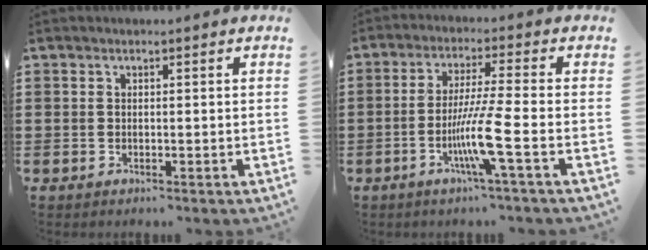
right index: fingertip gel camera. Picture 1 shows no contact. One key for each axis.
{"total": 8.1, "fx": -3.0, "fy": -0.6, "fz": 7.6, "tx": -0.153, "ty": -0.021, "tz": -0.061}